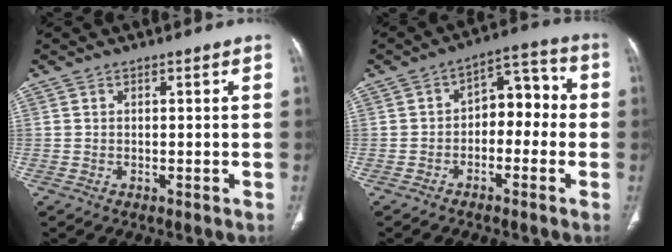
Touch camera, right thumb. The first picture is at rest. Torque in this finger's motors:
{"motor_torque": [-0.32, -0.02, -0.24, 0.12, 0.10]}